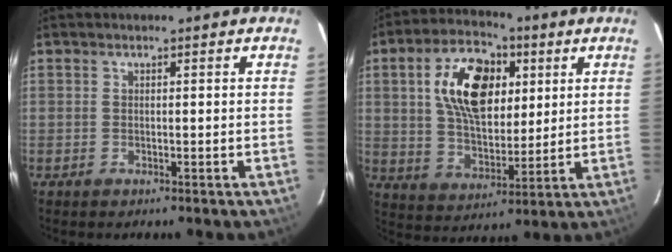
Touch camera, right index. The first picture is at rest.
{"total": 16.0, "force": [4.7, 9.4, 12.0], "torque": [-0.215, 0.021, 0.087]}